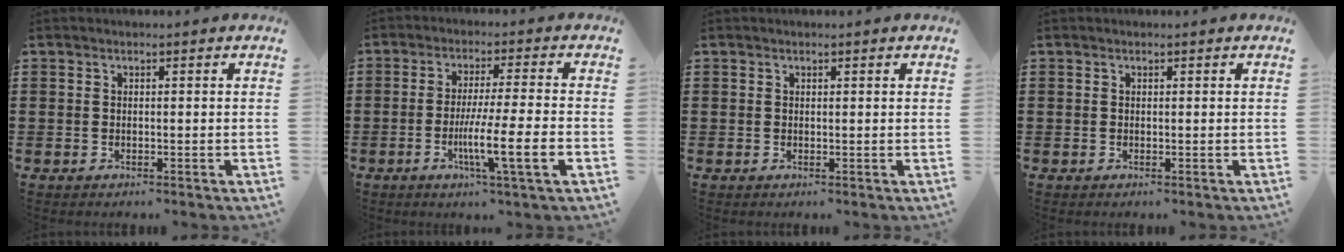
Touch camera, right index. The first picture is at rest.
{"total": 9.0, "force": [-3.0, 0.0, 8.5], "torque": [-0.154, -0.015, -0.056]}
{"total": 0.0}
{"total": 0.0}